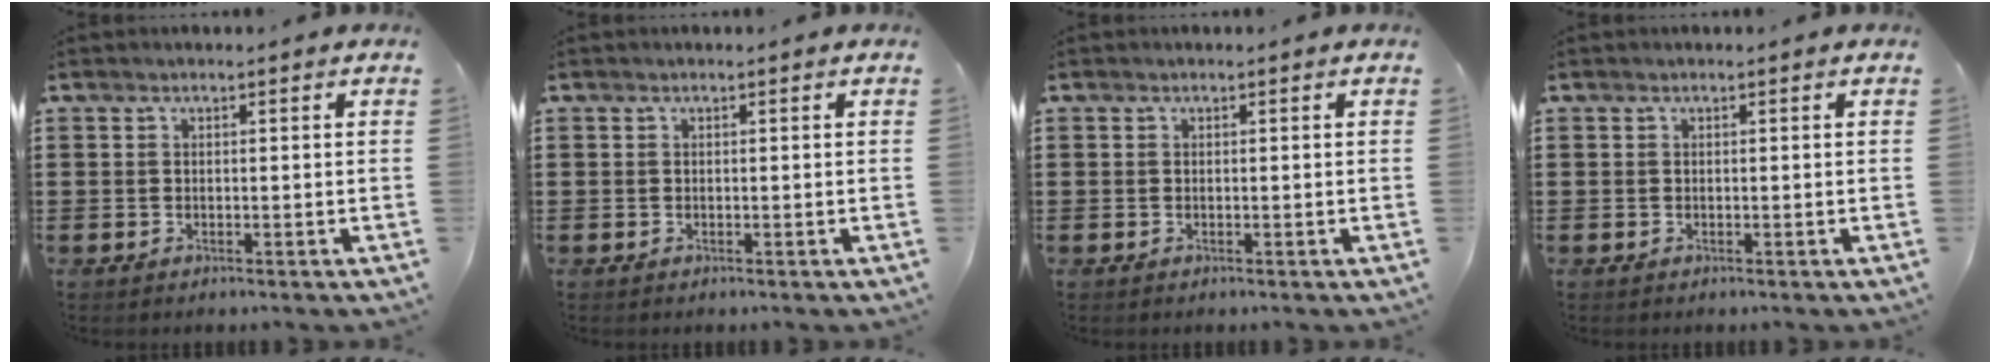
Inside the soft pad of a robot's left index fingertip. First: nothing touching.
{"total": 0.0}
{"total": 0.0}
{"total": 0.0}